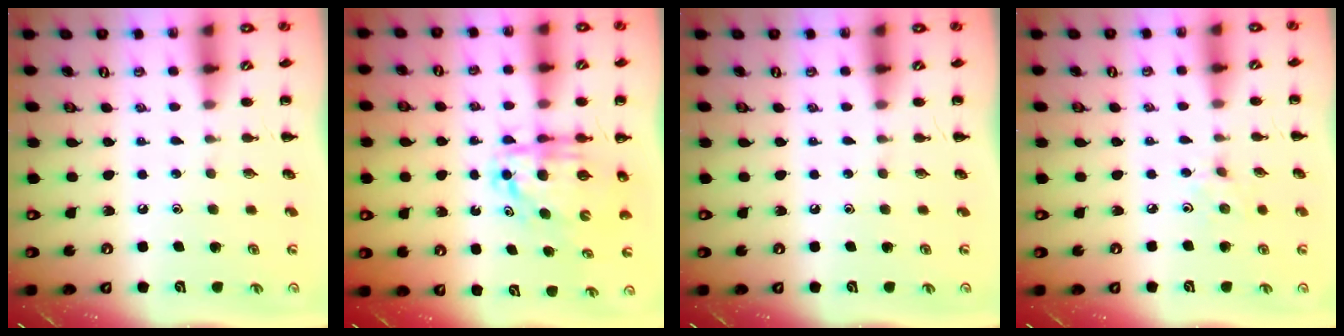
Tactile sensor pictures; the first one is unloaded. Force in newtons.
{"total": 7.3, "press": 7.0, "slide": 1.8}
{"total": 0.0}
{"total": 3.2, "press": 2.9, "slide": 1.2}